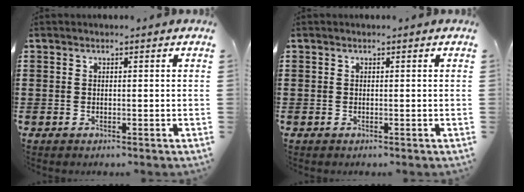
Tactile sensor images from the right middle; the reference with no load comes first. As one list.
[{"total": 0.0}]